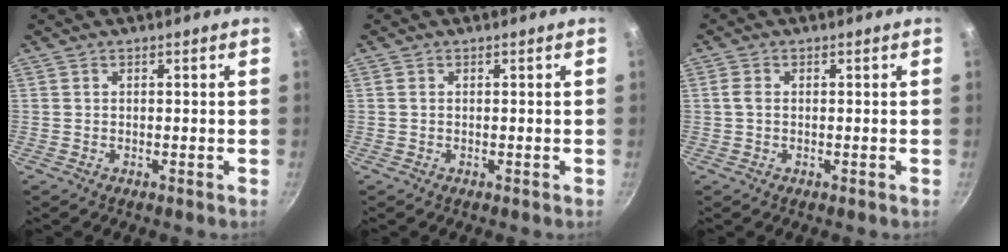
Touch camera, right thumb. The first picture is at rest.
{"total": 0.5, "force": [0.1, 0.4, 0.3], "torque": [-0.006, 0.001, 0.001]}
{"total": 1.9, "force": [0.1, 1.4, 1.3], "torque": [-0.027, 0.005, 0.000]}